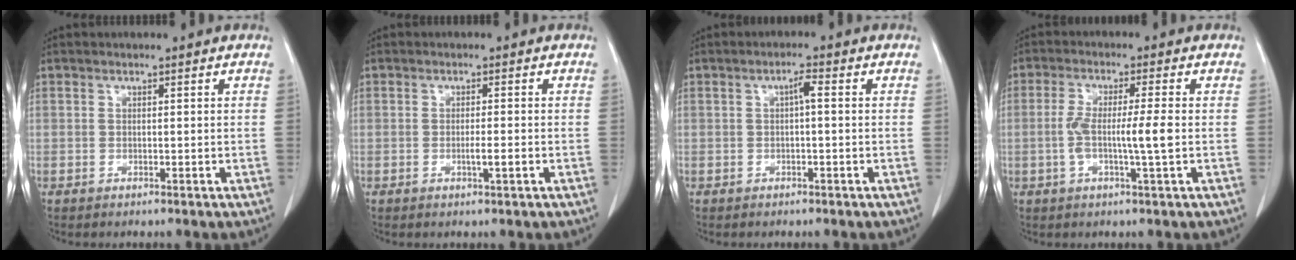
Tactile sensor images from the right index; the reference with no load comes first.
{"total": 1.9, "force": [-0.5, 0.0, 1.9], "torque": [-0.031, -0.002, -0.006]}
{"total": 1.8, "force": [0.1, 0.2, 1.7], "torque": [-0.029, 0.005, 0.002]}
{"total": 6.1, "force": [-0.7, -0.1, 6.1], "torque": [-0.116, 0.002, -0.012]}